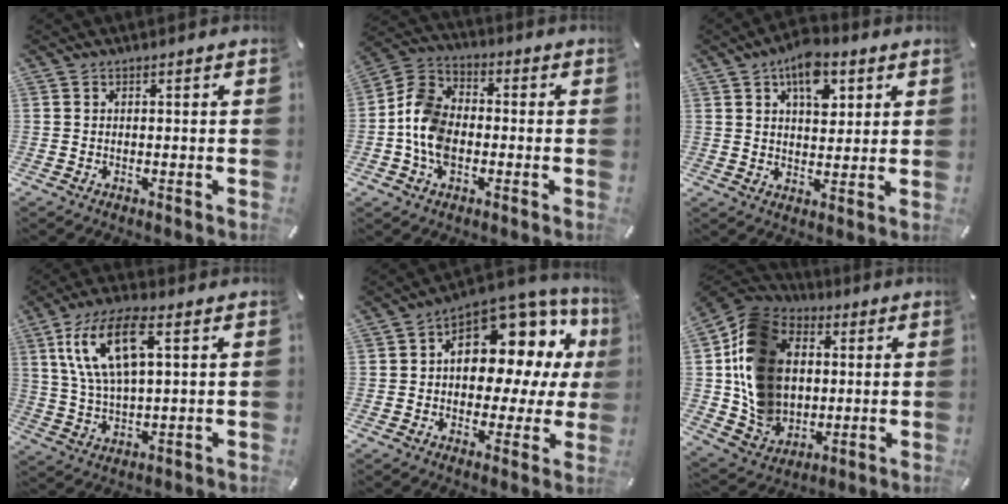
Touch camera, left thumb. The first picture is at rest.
{"total": 9.9, "force": [-2.6, 7.4, 6.0], "torque": [-0.142, 0.021, -0.048]}
{"total": 10.0, "force": [4.9, 5.9, 6.5], "torque": [-0.088, -0.014, 0.083]}
{"total": 14.0, "force": [5.7, 5.9, 11.3], "torque": [-0.251, 0.008, 0.099]}
{"total": 12.7, "force": [4.0, 8.7, 8.4], "torque": [-0.112, -0.047, 0.070]}
{"total": 17.2, "force": [2.0, 14.8, 8.5], "torque": [-0.174, -0.001, 0.043]}